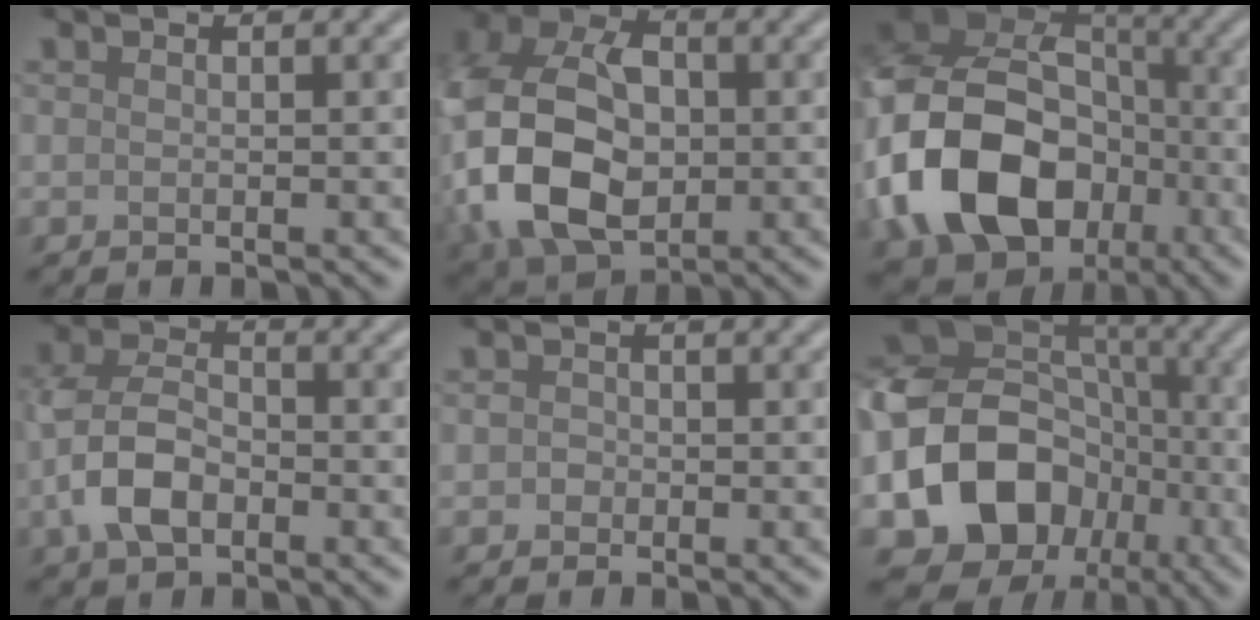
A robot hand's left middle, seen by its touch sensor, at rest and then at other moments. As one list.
[{"total": 14.4, "force": [-1.9, 10.2, 10.0], "torque": [-0.227, -0.006, -0.042]}, {"total": 15.3, "force": [-4.9, 11.8, 8.4], "torque": [-0.192, -0.021, -0.097]}, {"total": 5.3, "force": [-1.7, 3.5, 3.7], "torque": [-0.083, 0.003, -0.038]}, {"total": 0.8, "force": [-0.2, 0.8, 0.2], "torque": [0.007, 0.002, -0.007]}, {"total": 14.1, "force": [-4.1, 11.7, 6.8], "torque": [-0.147, -0.008, -0.076]}]